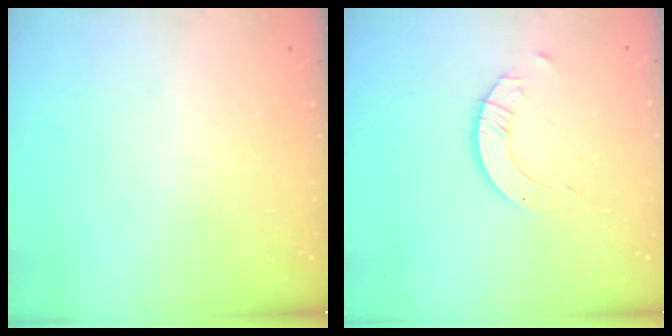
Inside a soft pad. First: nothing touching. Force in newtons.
{"total": 3.3, "press": 3.3, "slide": 0.2}